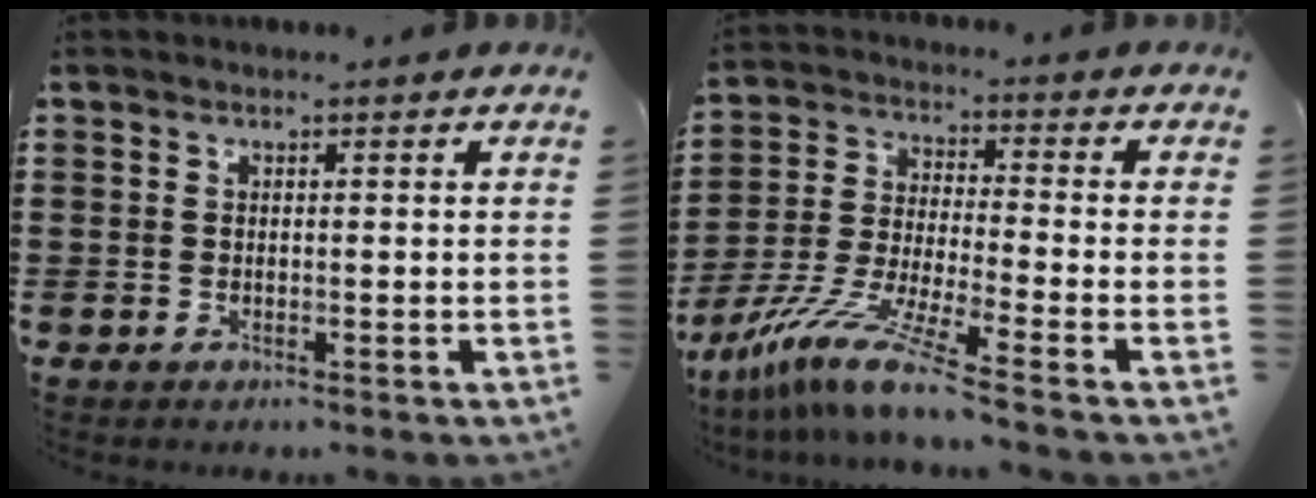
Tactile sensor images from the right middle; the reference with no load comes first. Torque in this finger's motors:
{"motor_torque": [2.14, 0.00, 0.49, 0.21]}